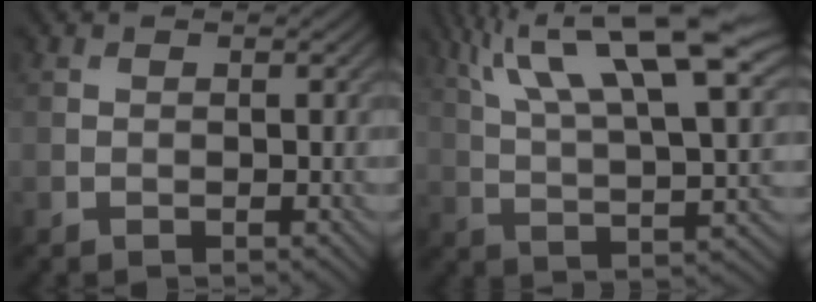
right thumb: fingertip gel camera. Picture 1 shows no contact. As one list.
[{"total": 17.6, "force": [9.2, 5.6, 13.9], "torque": [-0.242, 0.032, 0.156]}]